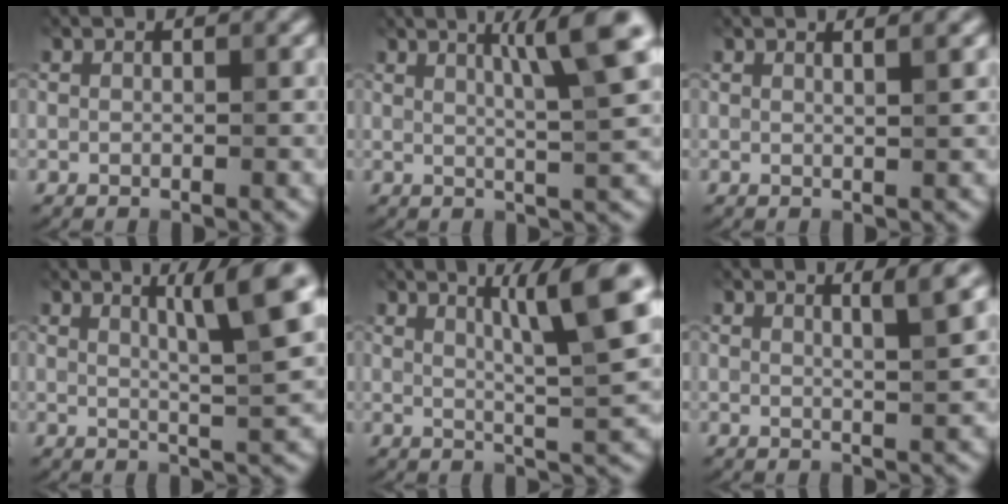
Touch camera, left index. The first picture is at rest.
{"total": 6.9, "force": [2.7, 1.1, 6.2], "torque": [-0.076, 0.014, 0.042]}
{"total": 1.6, "force": [0.9, 0.6, 1.2], "torque": [-0.005, 0.002, 0.003]}
{"total": 6.6, "force": [2.8, 1.0, 5.9], "torque": [-0.074, 0.010, 0.045]}
{"total": 7.6, "force": [3.1, 1.2, 6.9], "torque": [-0.090, 0.012, 0.053]}
{"total": 2.9, "force": [1.5, 0.6, 2.4], "torque": [-0.020, 0.006, 0.019]}